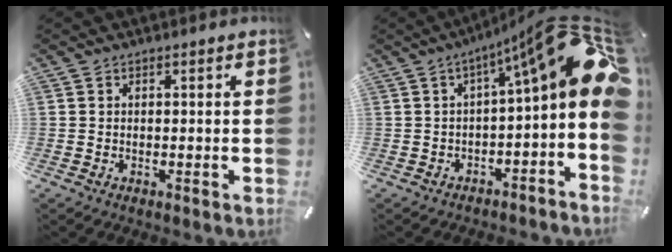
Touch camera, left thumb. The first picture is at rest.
{"total": 18.2, "force": [6.9, 3.9, 16.3], "torque": [-0.229, -0.053, 0.110]}